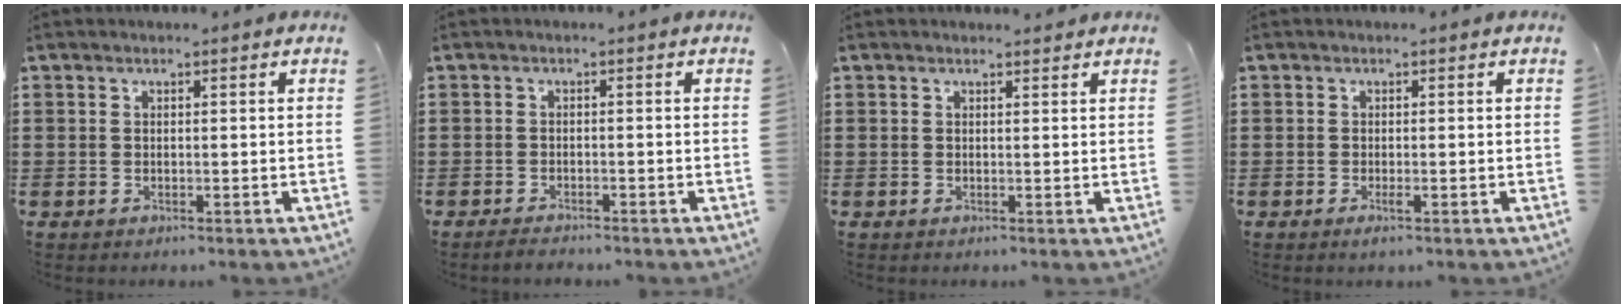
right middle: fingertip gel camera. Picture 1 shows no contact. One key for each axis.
{"total": 1.2, "fx": -1.2, "fy": 0.1, "fz": 0.2, "tx": -0.008, "ty": -0.002, "tz": -0.023}
{"total": 0.7, "fx": 0.6, "fy": 0.3, "fz": 0.0, "tx": 0.006, "ty": -0.003, "tz": 0.010}
{"total": 0.9, "fx": -0.4, "fy": 0.1, "fz": 0.9, "tx": -0.015, "ty": -0.005, "tz": -0.006}